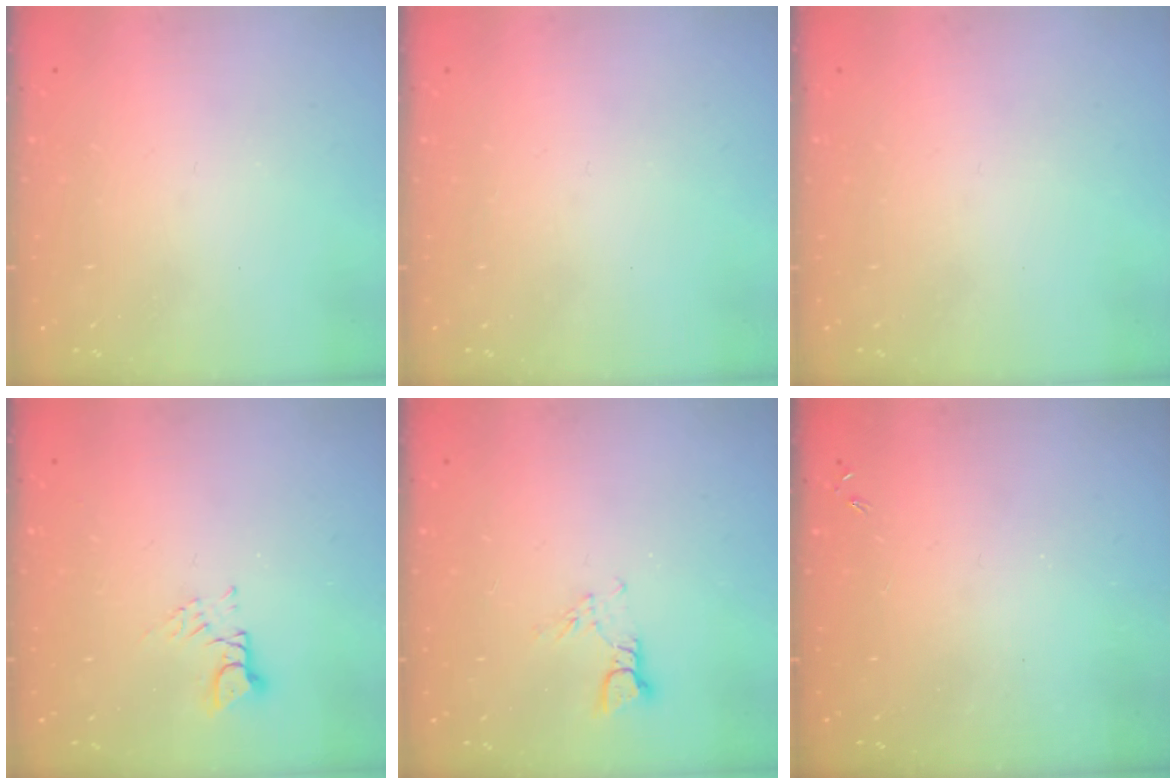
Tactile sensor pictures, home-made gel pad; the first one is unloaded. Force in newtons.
{"total": 0.0}
{"total": 0.0}
{"total": 3.4, "press": 3.3, "slide": 0.3}
{"total": 3.5, "press": 3.5, "slide": 0.3}
{"total": 0.0}